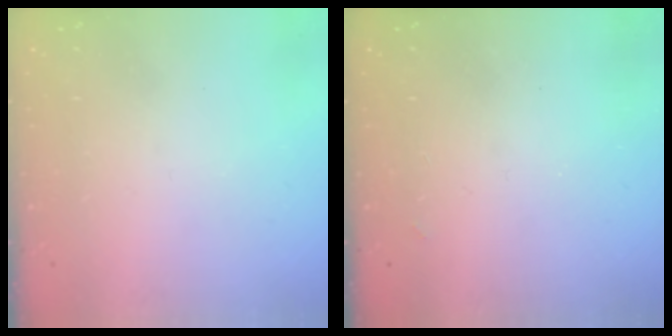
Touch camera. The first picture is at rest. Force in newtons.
{"total": 1.1, "press": 1.0, "slide": 0.3}